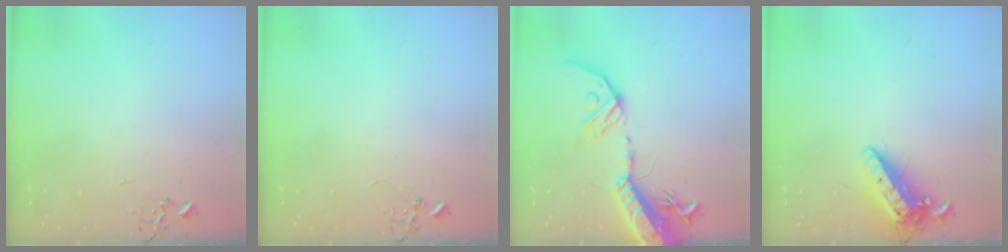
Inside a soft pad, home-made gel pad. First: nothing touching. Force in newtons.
{"total": 0.0}
{"total": 20.5, "press": 20.0, "slide": 4.4}
{"total": 14.4, "press": 14.1, "slide": 2.7}